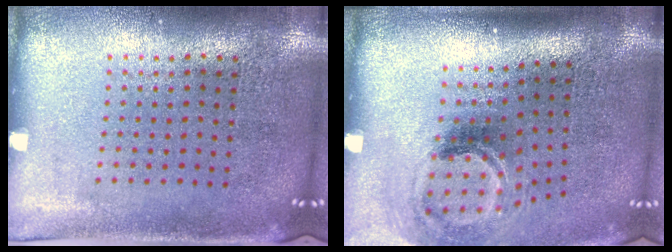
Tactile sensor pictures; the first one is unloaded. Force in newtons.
{"total": 2.0, "press": 1.3, "slide": 1.6}